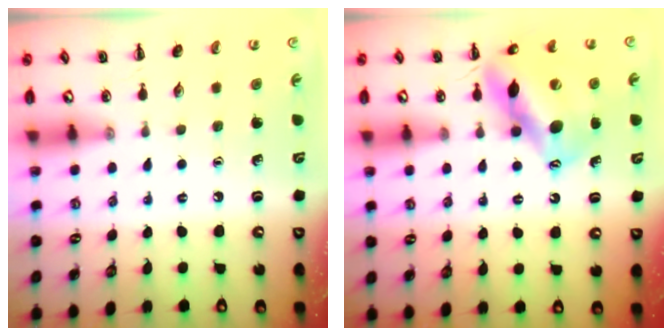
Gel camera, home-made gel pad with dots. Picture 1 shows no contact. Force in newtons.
{"total": 14.4, "press": 13.9, "slide": 3.9}